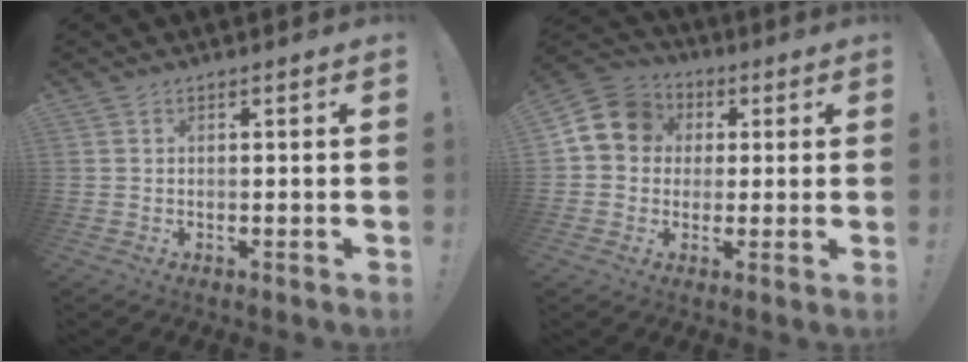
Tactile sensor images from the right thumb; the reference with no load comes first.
{"total": 11.1, "force": [2.4, 9.7, 4.7], "torque": [-0.079, 0.006, 0.051]}